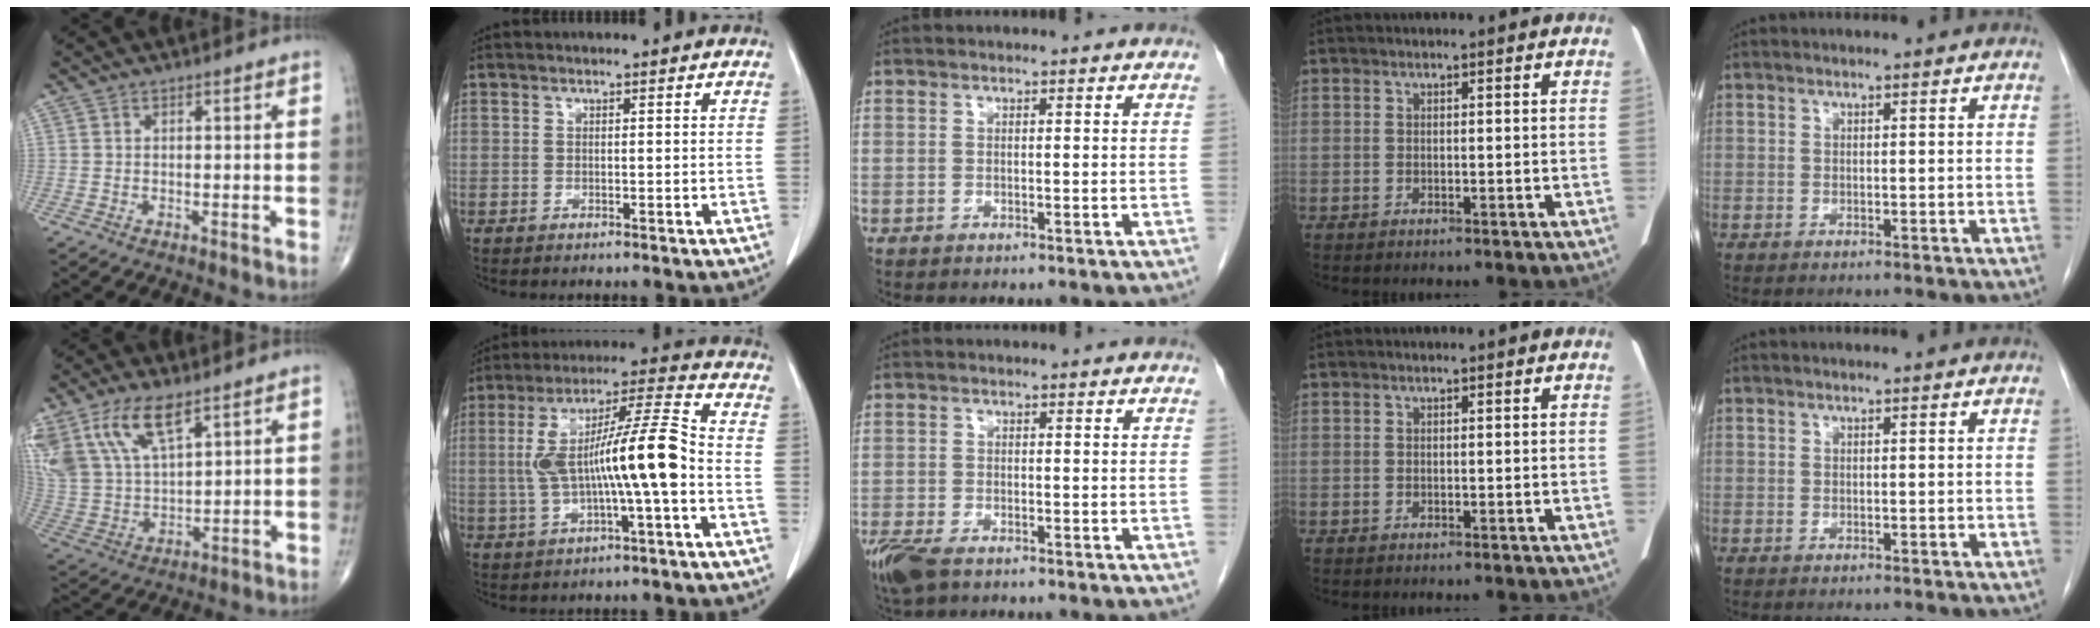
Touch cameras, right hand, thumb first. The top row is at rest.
{"thumb": {"total": 17.1, "force": [9.6, 7.9, 11.7], "torque": [-0.243, -0.023, 0.197]}, "index": {"total": 13.8, "force": [-1.5, 1.1, 13.7], "torque": [-0.250, 0.026, -0.025]}, "middle": {"total": 5.7, "force": [-3.9, 2.3, 3.5], "torque": [-0.074, -0.013, -0.069]}}